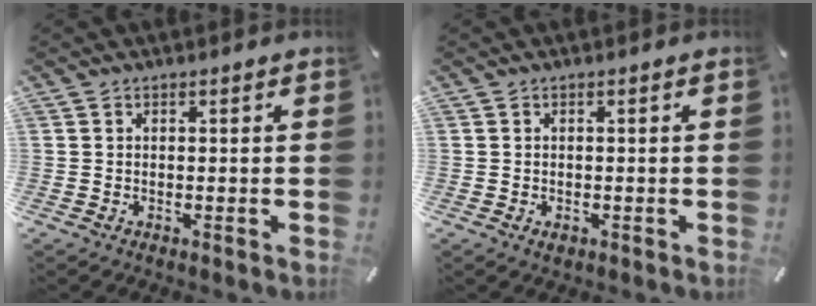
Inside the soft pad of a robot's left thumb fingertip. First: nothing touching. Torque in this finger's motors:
{"motor_torque": [0.31, 0.32, -0.03, 0.03, -0.01]}